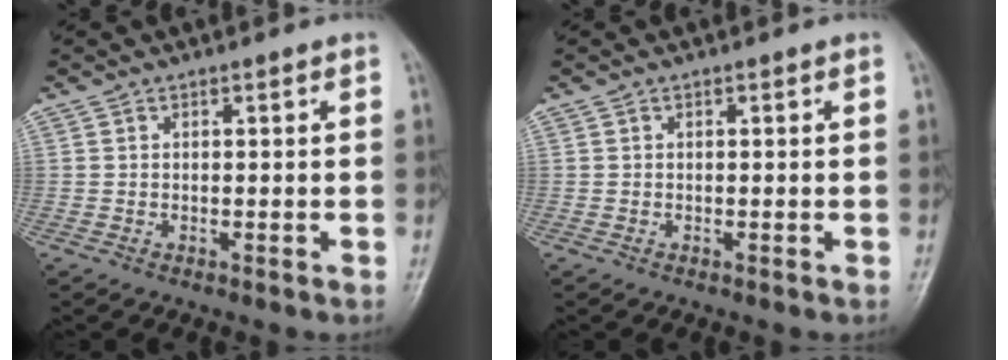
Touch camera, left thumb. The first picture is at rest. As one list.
[{"total": 0.0}]